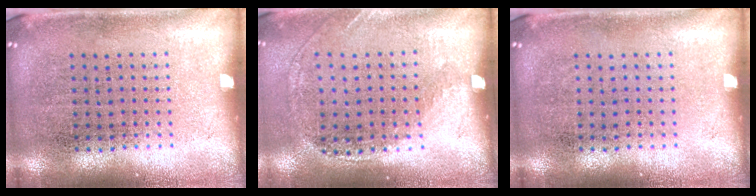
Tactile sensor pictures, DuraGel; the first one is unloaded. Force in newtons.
{"total": 1.2, "press": 1.0, "slide": 0.7}
{"total": 0.0}